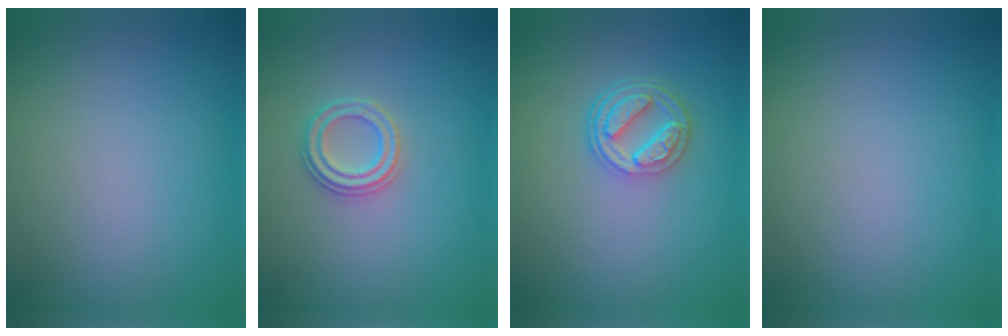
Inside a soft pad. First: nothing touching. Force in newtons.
{"total": 2.3, "press": 2.3, "slide": 0.3}
{"total": 4.3, "press": 3.2, "slide": 2.8}
{"total": 0.0}